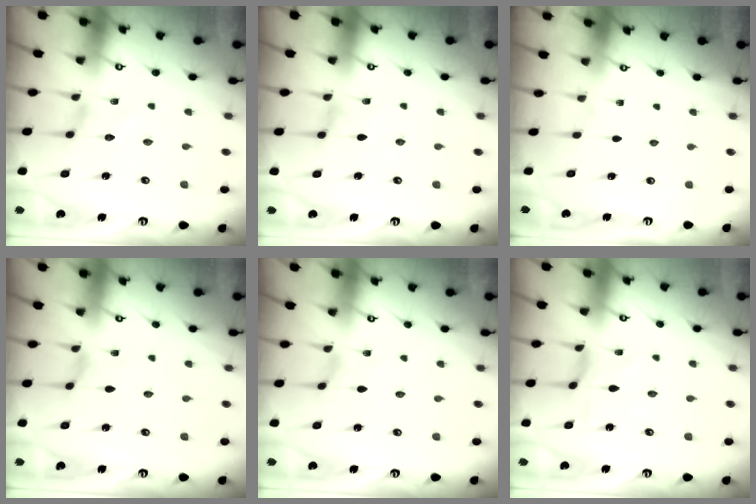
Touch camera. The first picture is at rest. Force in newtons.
{"total": 0.9, "press": 0.8, "slide": 0.3}
{"total": 0.0}
{"total": 0.0}
{"total": 0.7, "press": 0.6, "slide": 0.2}
{"total": 1.0, "press": 1.0, "slide": 0.4}